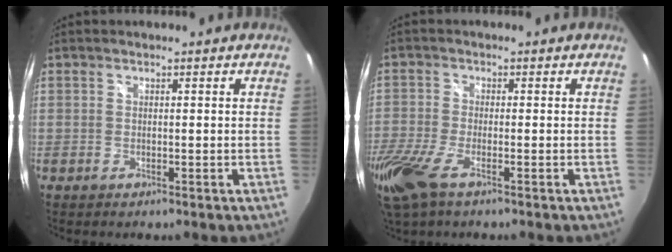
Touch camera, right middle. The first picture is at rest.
{"total": 11.3, "force": [-6.6, 3.8, 8.3], "torque": [-0.198, -0.045, -0.131]}